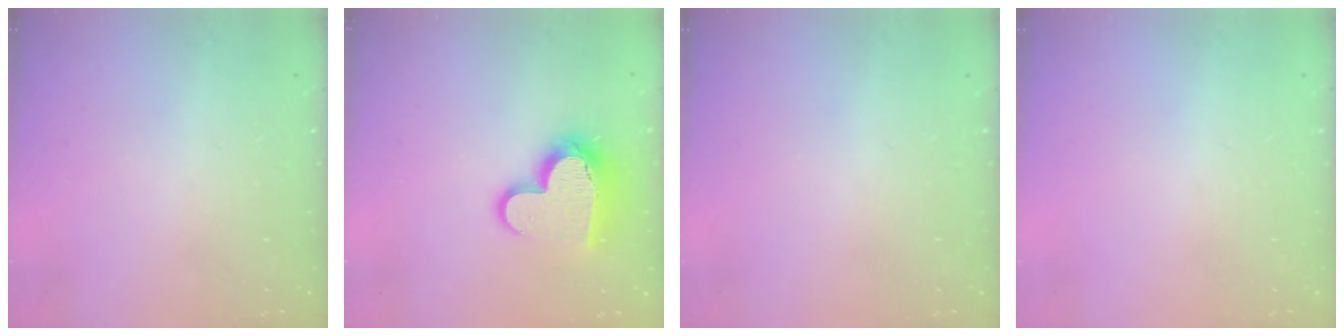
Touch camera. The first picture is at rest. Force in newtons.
{"total": 14.6, "press": 14.5, "slide": 1.2}
{"total": 0.0}
{"total": 0.0}